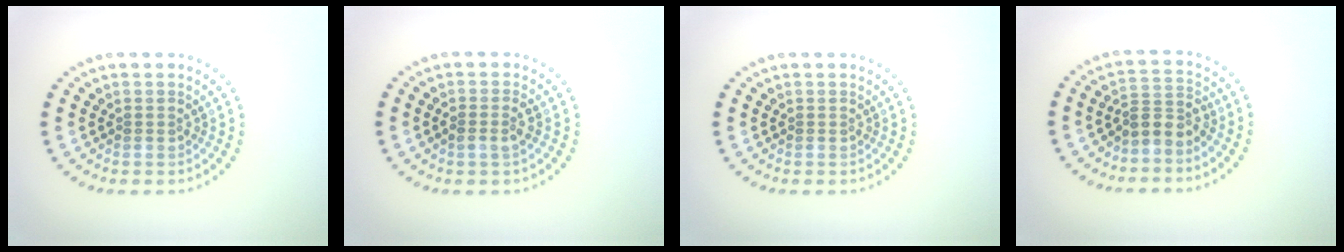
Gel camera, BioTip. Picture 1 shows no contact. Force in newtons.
{"total": 1.3, "press": 1.3, "slide": 0.4}
{"total": 0.0}
{"total": 2.6, "press": 1.9, "slide": 1.7}